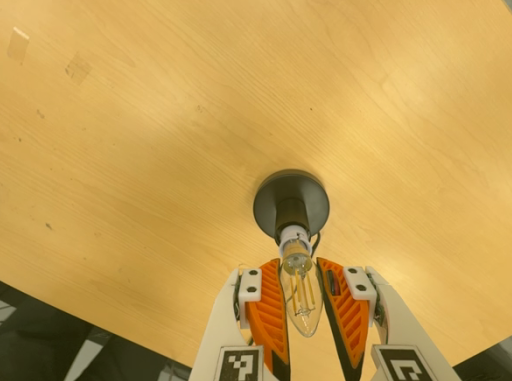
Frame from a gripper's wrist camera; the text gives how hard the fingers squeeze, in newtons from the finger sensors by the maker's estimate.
{"total": 11.9, "left": 11.5, "right": 12.2}